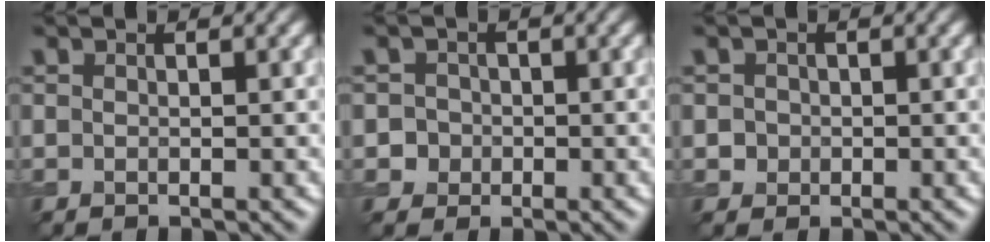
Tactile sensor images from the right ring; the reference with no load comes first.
{"total": 2.3, "force": [-0.3, 2.2, 0.4], "torque": [0.016, 0.010, -0.015]}
{"total": 1.1, "force": [0.0, 1.1, 0.2], "torque": [0.008, -0.003, 0.000]}